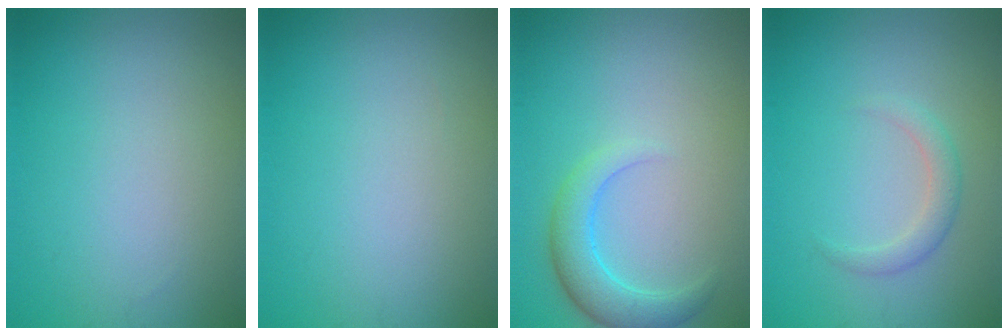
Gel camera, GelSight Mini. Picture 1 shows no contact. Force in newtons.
{"total": 0.0}
{"total": 3.5, "press": 3.4, "slide": 0.2}
{"total": 1.8, "press": 1.7, "slide": 0.1}